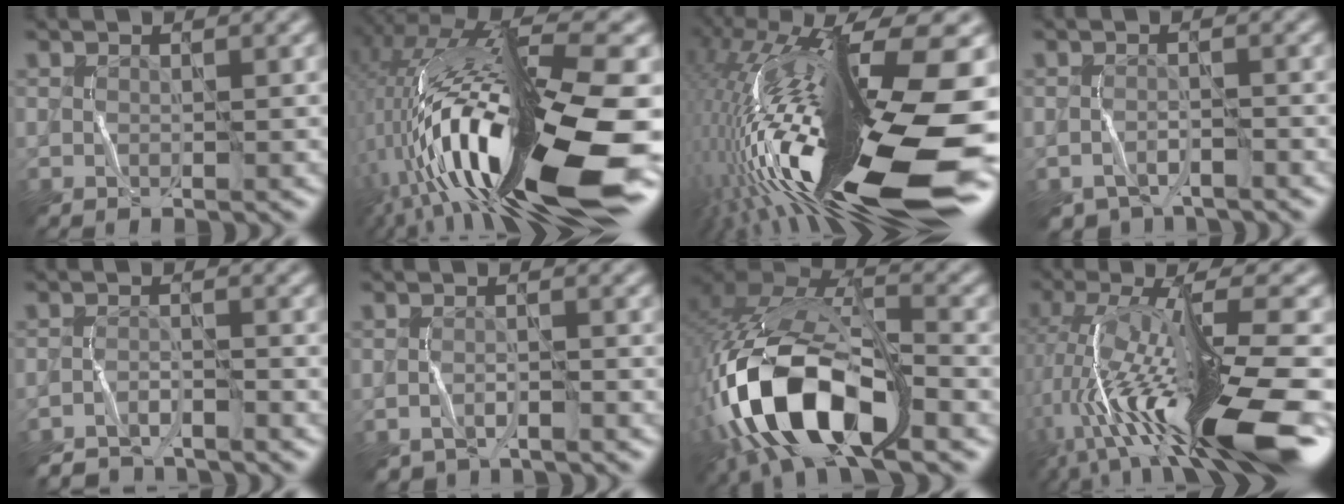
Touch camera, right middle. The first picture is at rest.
{"total": 18.6, "force": [-5.2, 4.5, 17.3], "torque": [-0.296, 0.027, -0.095]}
{"total": 20.0, "force": [-3.6, 4.6, 19.2], "torque": [-0.335, 0.002, -0.070]}
{"total": 2.5, "force": [-2.3, 0.8, 0.7], "torque": [-0.012, -0.001, -0.039]}
{"total": 2.8, "force": [-2.7, 0.4, 0.4], "torque": [-0.005, 0.000, -0.052]}
{"total": 1.6, "force": [-1.5, 0.4, 0.4], "torque": [-0.006, 0.000, -0.028]}
{"total": 15.4, "force": [-5.3, 7.4, 12.5], "torque": [-0.262, -0.005, -0.100]}
{"total": 14.3, "force": [-4.8, 3.2, 13.0], "torque": [-0.221, 0.005, -0.067]}